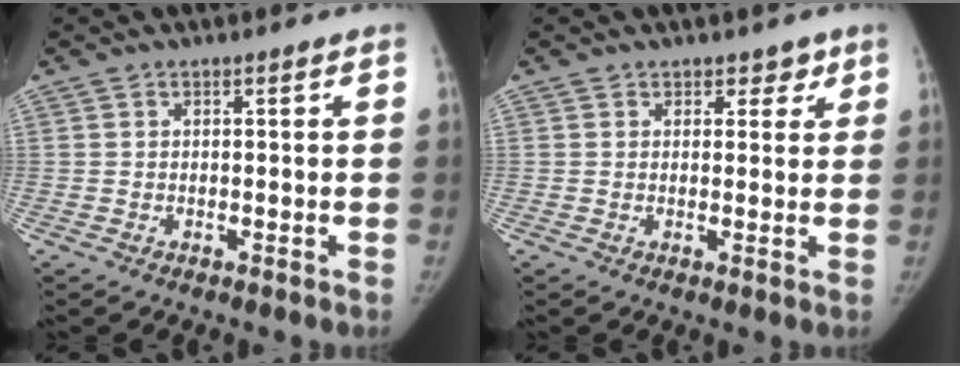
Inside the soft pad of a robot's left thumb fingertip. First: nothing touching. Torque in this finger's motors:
{"motor_torque": [-0.26, -0.03, 0.08, 0.03, -0.07]}